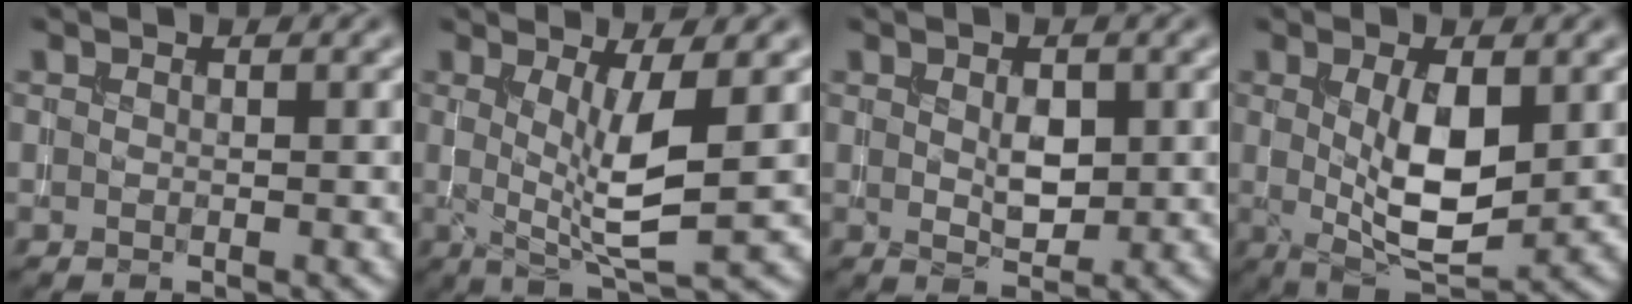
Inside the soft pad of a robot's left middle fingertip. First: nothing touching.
{"total": 5.0, "force": [0.4, 1.0, 4.9], "torque": [-0.085, -0.013, 0.011]}
{"total": 2.0, "force": [0.3, 1.2, 1.6], "torque": [-0.032, -0.003, 0.011]}
{"total": 6.1, "force": [0.4, 2.4, 5.6], "torque": [-0.104, -0.009, 0.014]}